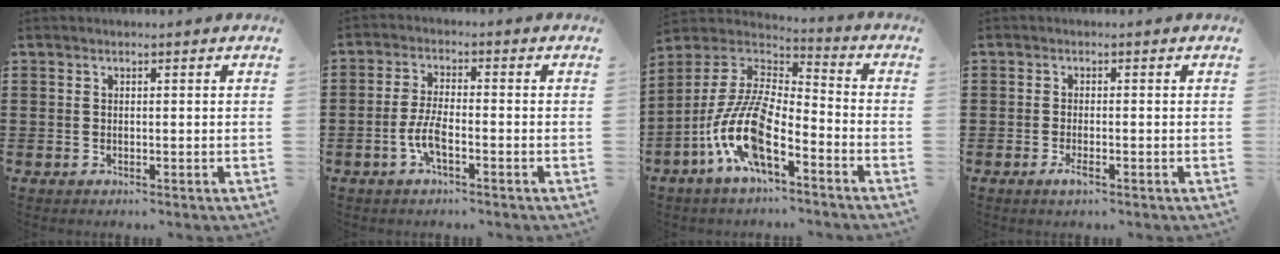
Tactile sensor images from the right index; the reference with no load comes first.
{"total": 4.7, "force": [-1.8, 1.2, 4.2], "torque": [-0.100, -0.006, -0.041]}
{"total": 13.0, "force": [-6.5, 4.5, 10.3], "torque": [-0.246, -0.011, -0.133]}
{"total": 1.7, "force": [-0.9, 0.2, 1.5], "torque": [-0.033, -0.009, -0.017]}